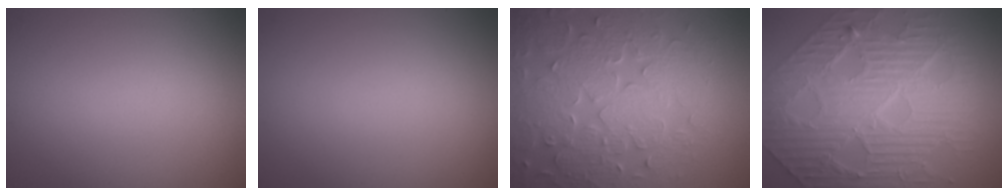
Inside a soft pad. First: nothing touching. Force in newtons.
{"total": 0.0}
{"total": 8.3, "press": 6.2, "slide": 5.6}
{"total": 10.8, "press": 7.4, "slide": 7.9}